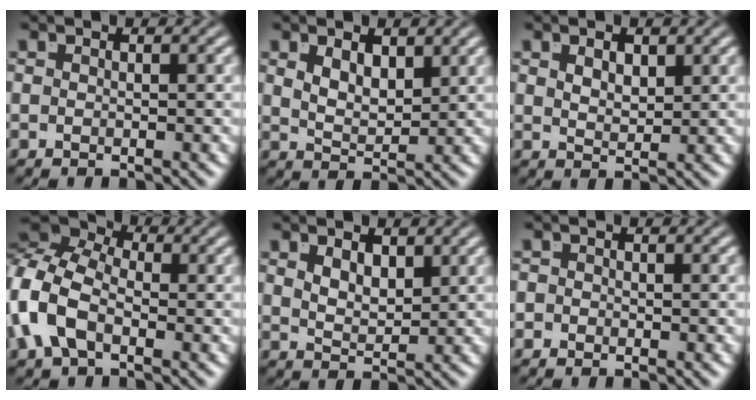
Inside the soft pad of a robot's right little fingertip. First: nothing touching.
{"total": 2.7, "force": [1.4, 1.3, 1.9], "torque": [-0.035, -0.012, 0.027]}
{"total": 1.3, "force": [0.8, -0.1, 1.0], "torque": [-0.017, -0.016, 0.029]}
{"total": 10.0, "force": [1.4, 7.7, 6.3], "torque": [-0.139, 0.005, 0.008]}
{"total": 2.0, "force": [1.2, 0.6, 1.5], "torque": [-0.027, -0.015, 0.030]}
{"total": 0.9, "force": [-0.6, 0.6, -0.1], "torque": [0.000, -0.008, -0.012]}